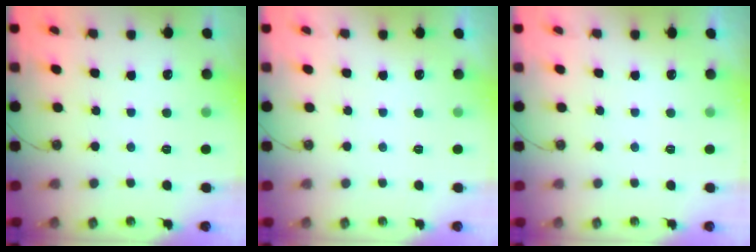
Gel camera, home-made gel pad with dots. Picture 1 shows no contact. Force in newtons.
{"total": 0.0}
{"total": 0.0}